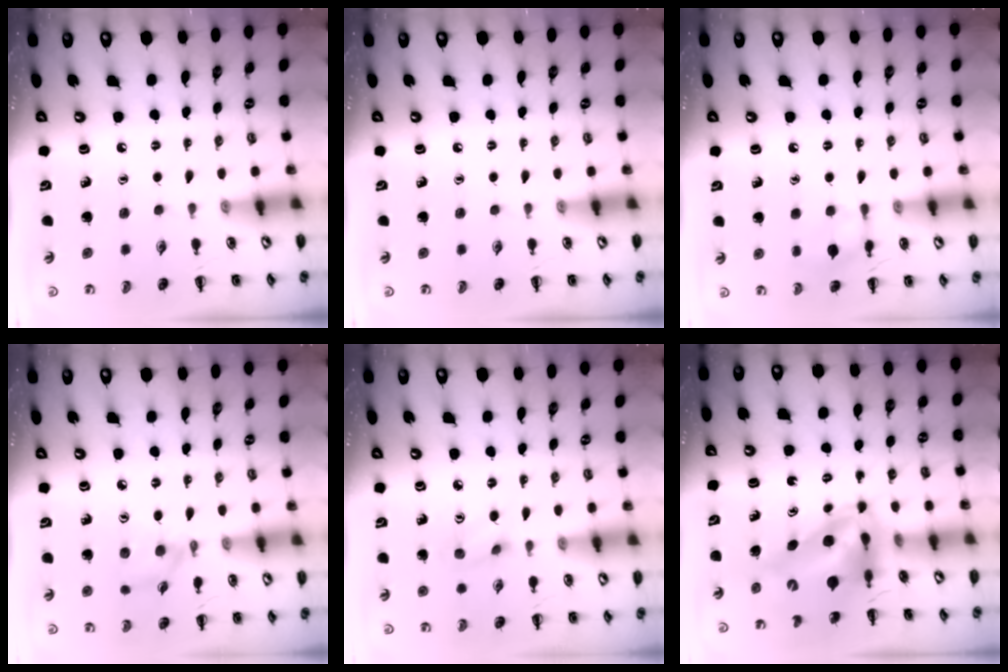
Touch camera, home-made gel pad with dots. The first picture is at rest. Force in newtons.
{"total": 0.0}
{"total": 7.3, "press": 7.2, "slide": 1.5}
{"total": 3.8, "press": 3.7, "slide": 1.1}
{"total": 3.5, "press": 3.4, "slide": 0.7}
{"total": 10.0, "press": 9.5, "slide": 3.2}